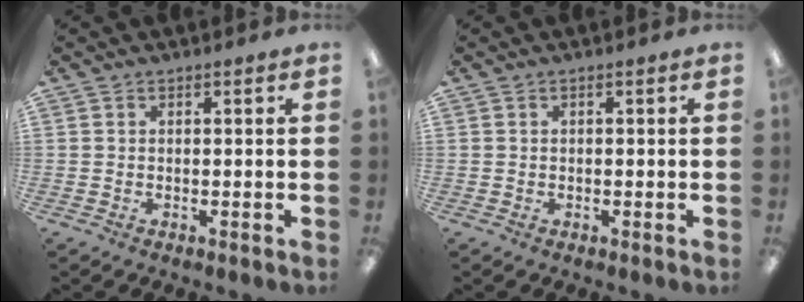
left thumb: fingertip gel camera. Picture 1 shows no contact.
{"total": 0.0}